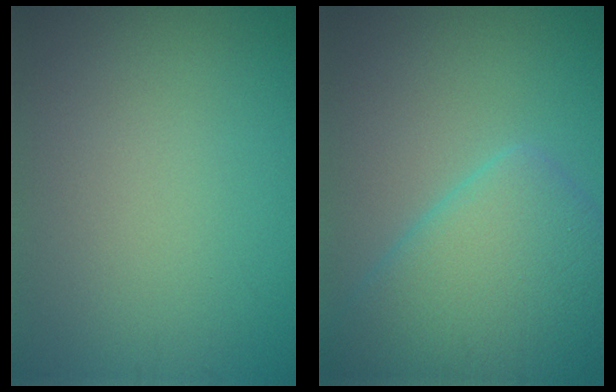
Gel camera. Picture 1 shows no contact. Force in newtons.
{"total": 7.2, "press": 7.2, "slide": 0.3}